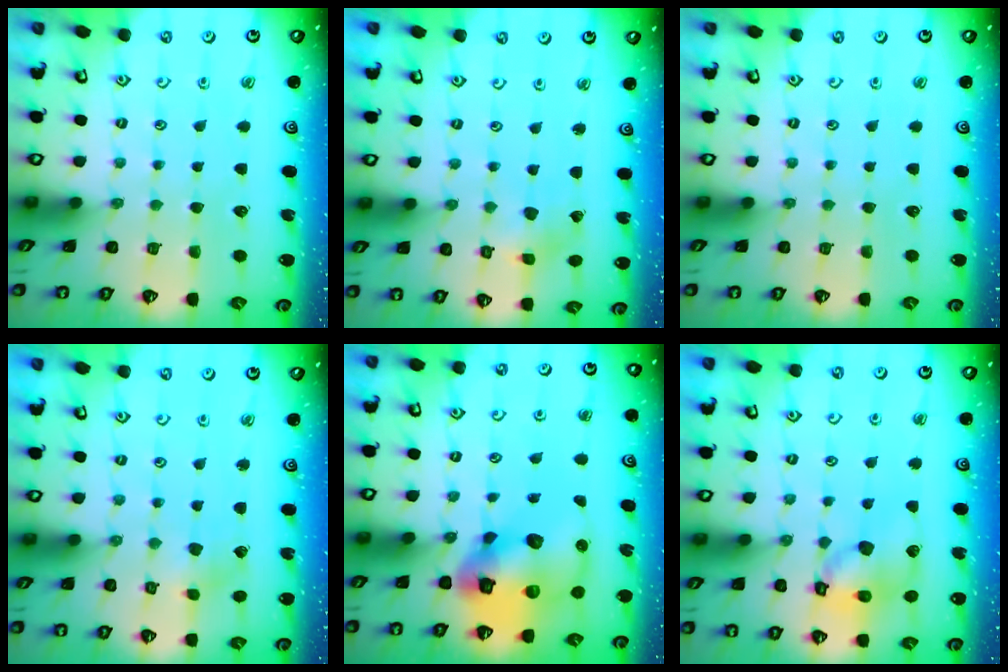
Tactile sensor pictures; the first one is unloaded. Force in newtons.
{"total": 1.7, "press": 1.6, "slide": 0.4}
{"total": 0.0}
{"total": 2.0, "press": 2.0, "slide": 0.1}
{"total": 17.8, "press": 17.6, "slide": 2.6}
{"total": 13.3, "press": 13.1, "slide": 1.9}